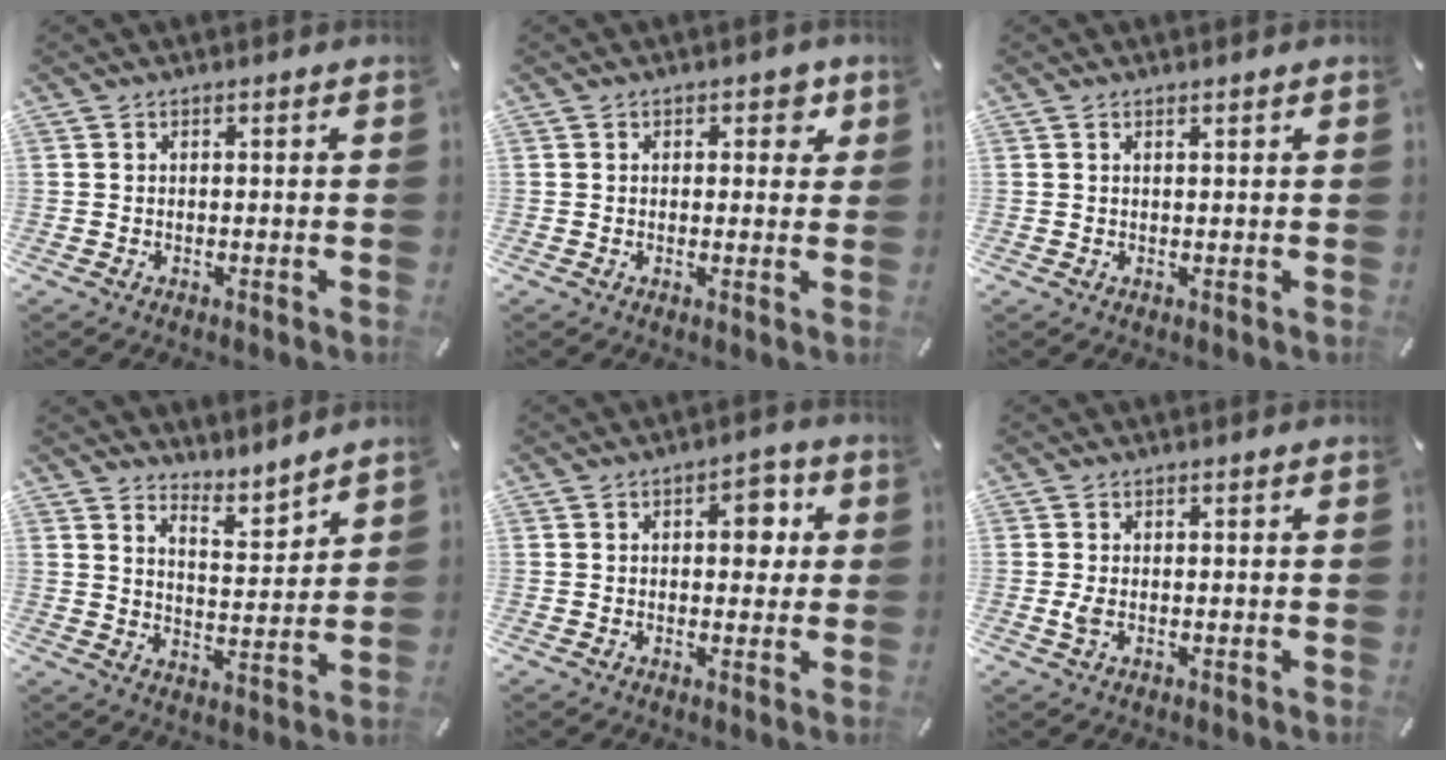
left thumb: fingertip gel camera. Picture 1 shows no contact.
{"total": 3.2, "force": [1.2, 2.1, 2.0], "torque": [-0.004, -0.007, 0.010]}
{"total": 0.6, "force": [0.4, 0.1, 0.4], "torque": [-0.007, -0.001, 0.008]}
{"total": 5.9, "force": [5.6, 1.8, 0.3], "torque": [-0.008, -0.056, 0.102]}
{"total": 6.4, "force": [1.4, 3.9, 4.9], "torque": [-0.046, -0.009, 0.010]}
{"total": 1.8, "force": [0.1, 0.8, 1.6], "torque": [-0.039, -0.003, -0.001]}